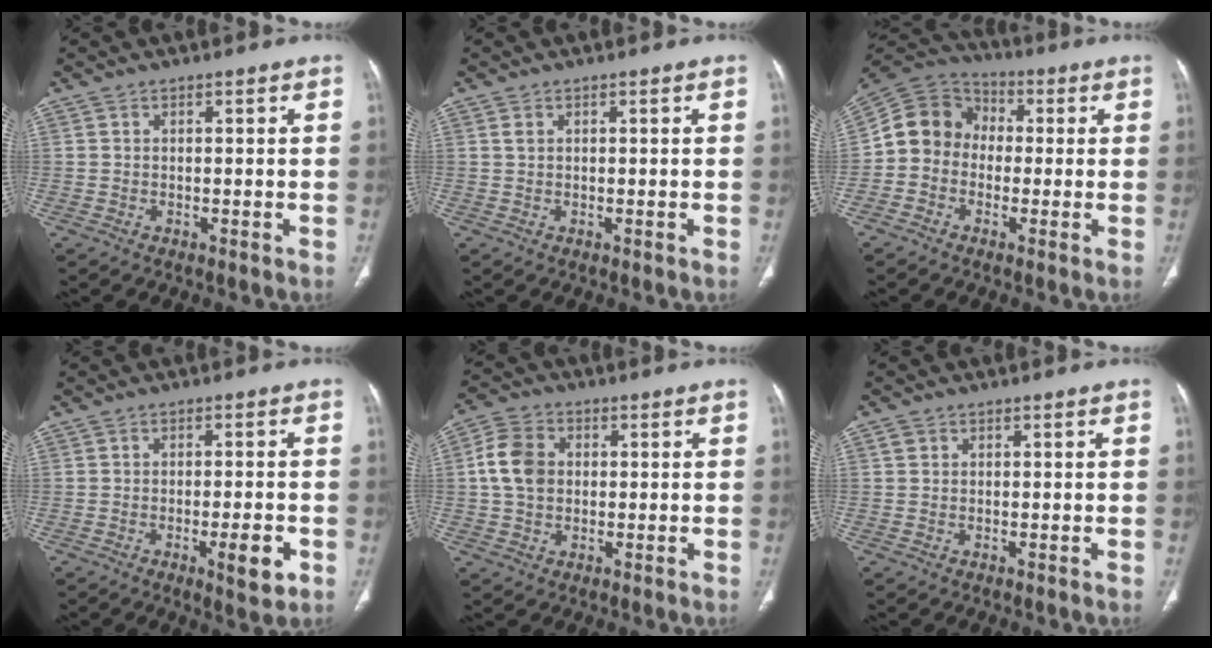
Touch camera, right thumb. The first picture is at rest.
{"total": 0.8, "force": [0.5, 0.5, 0.4], "torque": [-0.003, 0.007, 0.011]}
{"total": 10.6, "force": [-0.7, 9.3, 4.9], "torque": [-0.076, 0.037, -0.029]}
{"total": 6.0, "force": [-2.2, 1.4, 5.3], "torque": [-0.074, 0.000, -0.027]}
{"total": 7.9, "force": [0.7, 6.2, 4.8], "torque": [-0.080, 0.014, 0.009]}
{"total": 1.1, "force": [0.4, 0.9, 0.3], "torque": [0.006, 0.005, 0.007]}